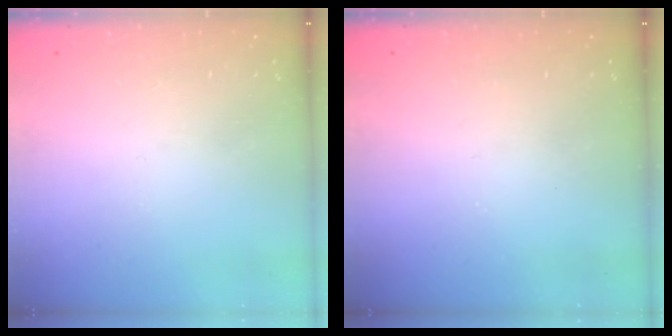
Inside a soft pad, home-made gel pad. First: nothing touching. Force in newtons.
{"total": 0.0}